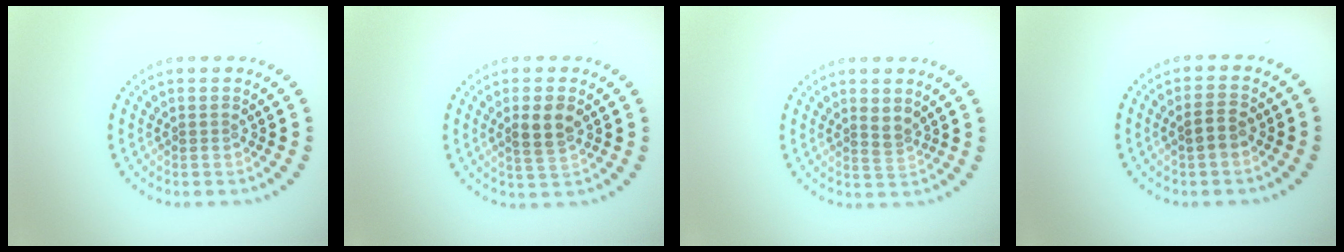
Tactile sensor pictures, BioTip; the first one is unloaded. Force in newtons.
{"total": 2.6, "press": 2.5, "slide": 0.8}
{"total": 1.5, "press": 0.9, "slide": 1.1}
{"total": 1.3, "press": 1.2, "slide": 0.6}